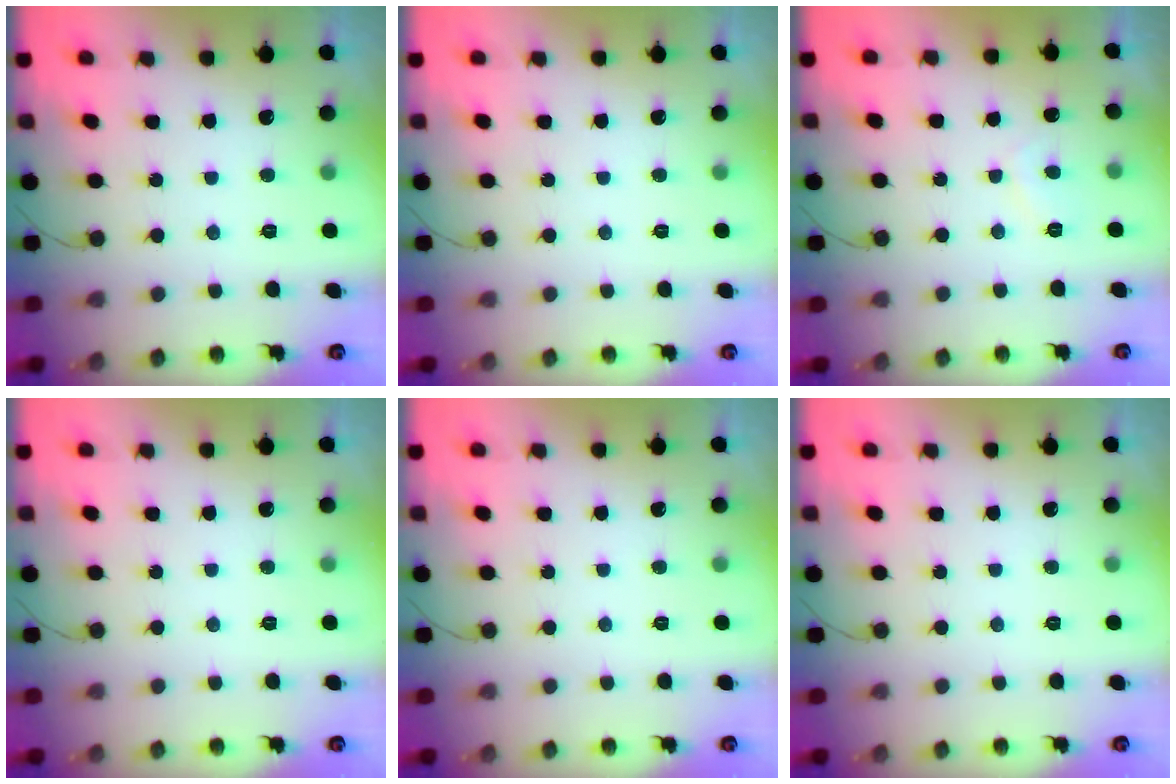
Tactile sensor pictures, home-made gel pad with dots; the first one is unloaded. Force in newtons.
{"total": 0.0}
{"total": 1.8, "press": 1.7, "slide": 0.7}
{"total": 0.0}
{"total": 0.0}
{"total": 0.0}